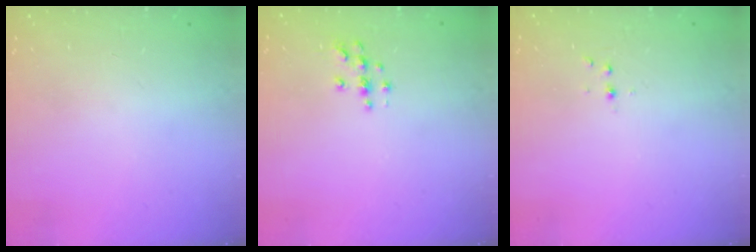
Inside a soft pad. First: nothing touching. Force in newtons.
{"total": 4.9, "press": 4.9, "slide": 0.5}
{"total": 2.7, "press": 2.3, "slide": 1.4}